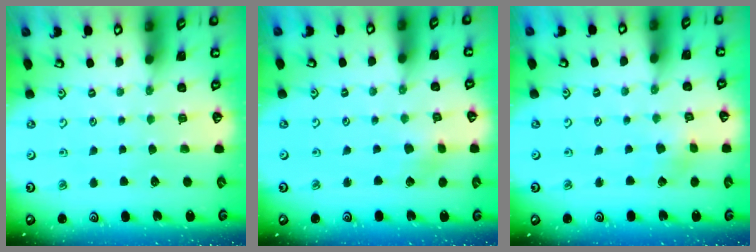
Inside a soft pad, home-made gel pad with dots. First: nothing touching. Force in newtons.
{"total": 2.8, "press": 2.8, "slide": 0.4}
{"total": 2.1, "press": 2.1, "slide": 0.1}